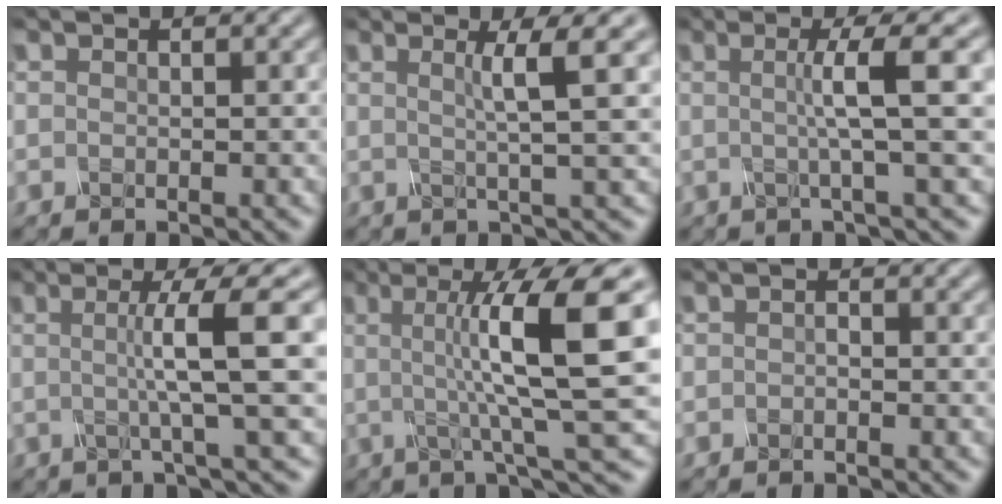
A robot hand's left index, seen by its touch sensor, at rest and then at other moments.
{"total": 4.3, "force": [1.3, 0.5, 4.1], "torque": [-0.063, 0.008, 0.017]}
{"total": 5.2, "force": [0.5, 0.6, 5.1], "torque": [-0.079, 0.011, 0.002]}
{"total": 6.5, "force": [0.6, 0.8, 6.4], "torque": [-0.098, 0.011, 0.005]}
{"total": 11.2, "force": [1.4, 2.3, 10.9], "torque": [-0.143, 0.006, 0.022]}
{"total": 0.5, "force": [-0.2, 0.3, 0.4], "torque": [-0.006, 0.001, -0.003]}